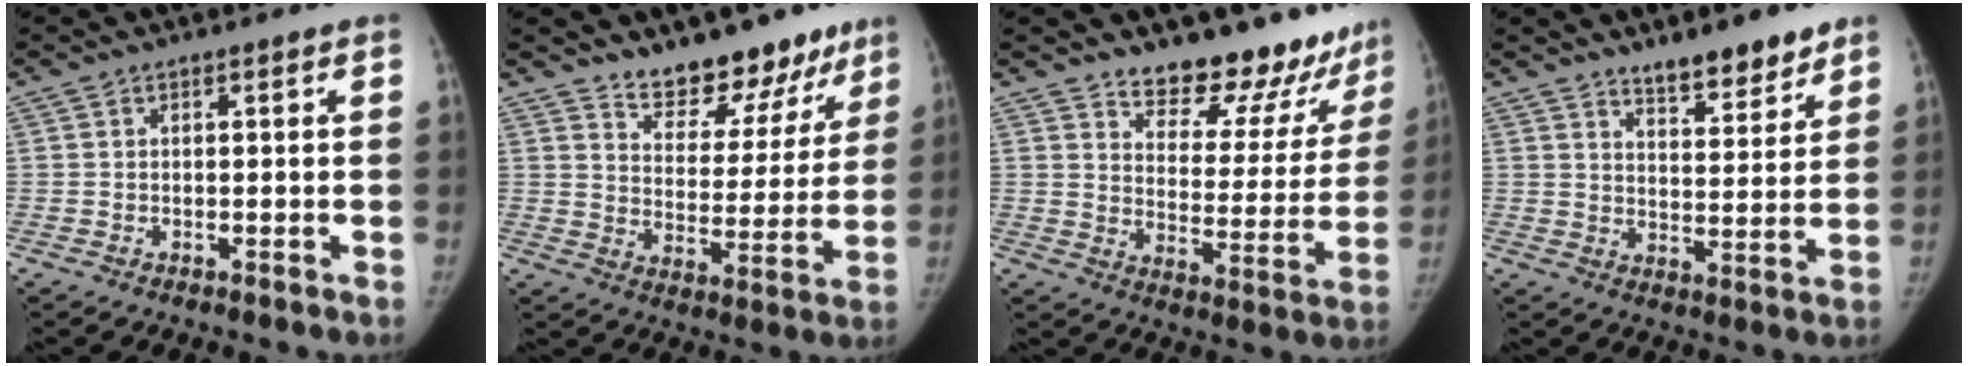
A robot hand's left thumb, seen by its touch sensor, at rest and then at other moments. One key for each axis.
{"total": 14.8, "fx": 12.0, "fy": 7.0, "fz": 5.1, "tx": -0.009, "ty": -0.088, "tz": 0.172}
{"total": 18.0, "fx": 16.1, "fy": 6.5, "fz": 4.7, "tx": 0.002, "ty": -0.136, "tz": 0.210}
{"total": 9.3, "fx": 7.3, "fy": 3.0, "fz": 4.8, "tx": -0.043, "ty": -0.055, "tz": 0.116}